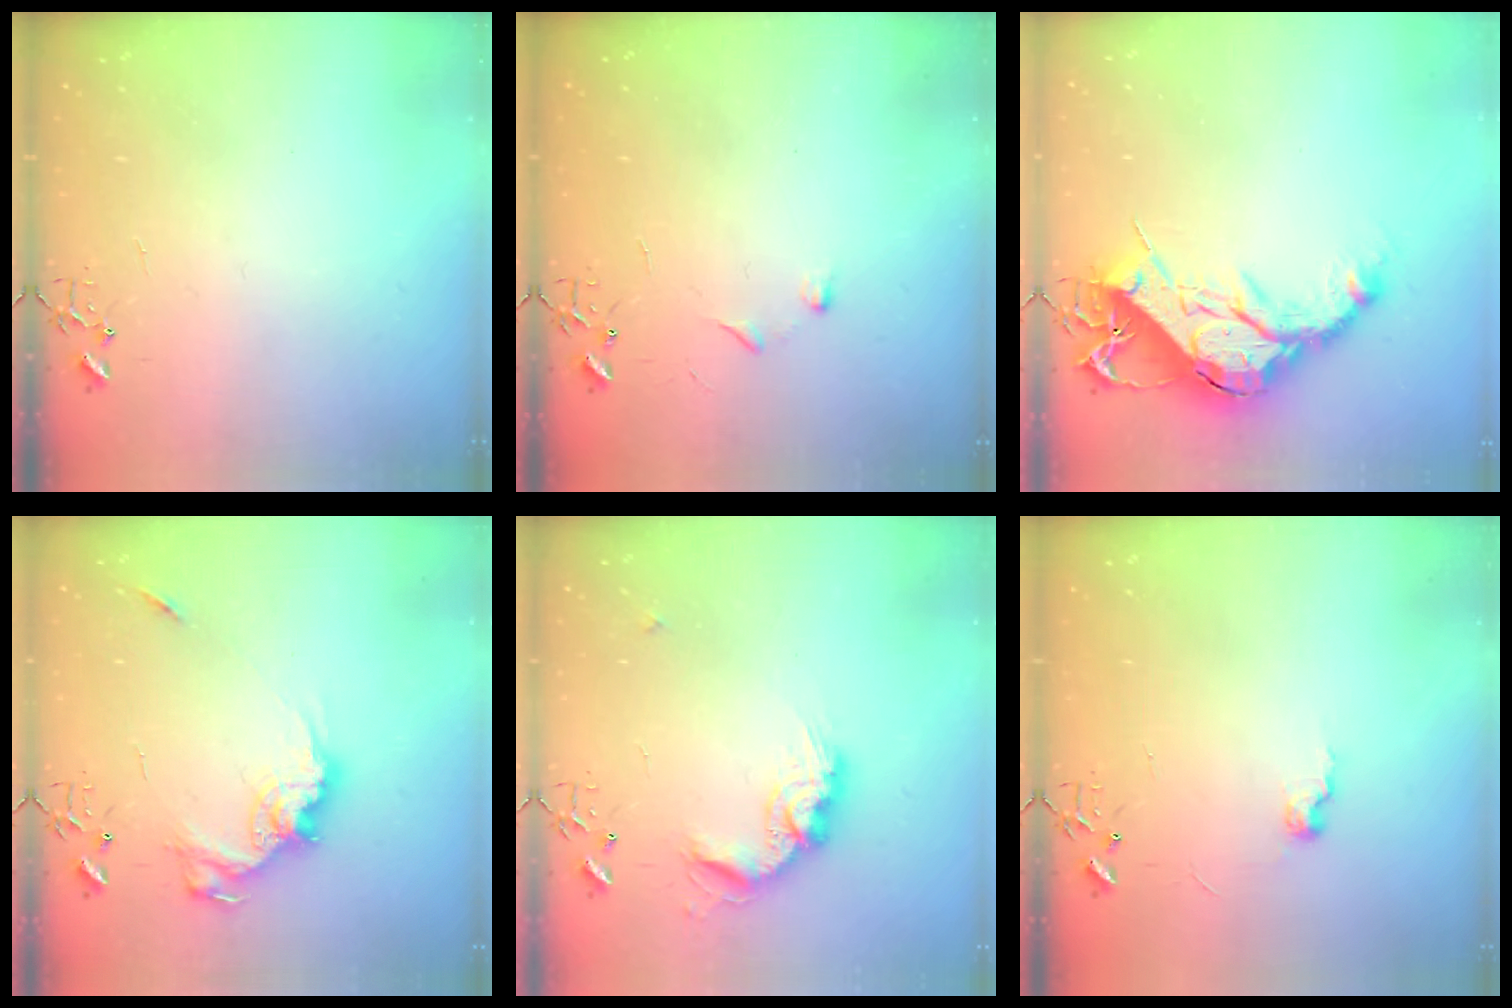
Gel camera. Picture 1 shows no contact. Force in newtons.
{"total": 4.3, "press": 4.3, "slide": 0.6}
{"total": 19.8, "press": 19.8, "slide": 1.2}
{"total": 14.8, "press": 14.8, "slide": 0.8}
{"total": 15.0, "press": 15.0, "slide": 0.6}
{"total": 7.0, "press": 7.0, "slide": 0.6}